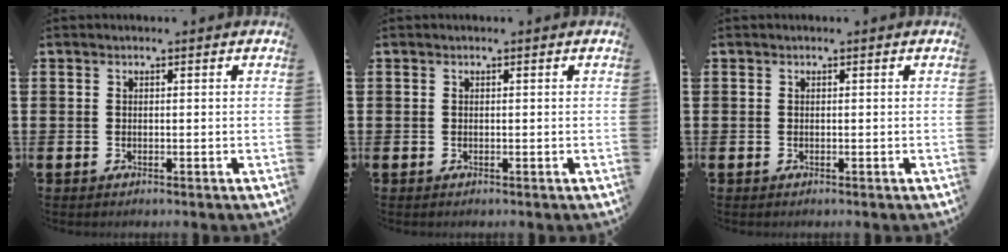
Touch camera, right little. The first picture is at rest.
{"total": 0.0}
{"total": 0.0}